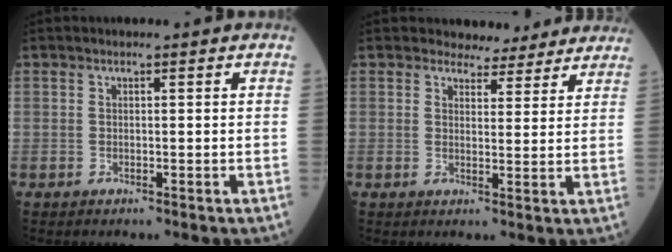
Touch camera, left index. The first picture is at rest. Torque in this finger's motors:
{"motor_torque": [0.17, -0.24, -0.01, -0.06]}